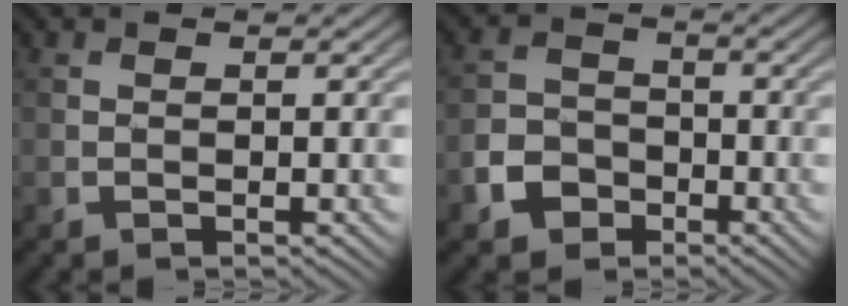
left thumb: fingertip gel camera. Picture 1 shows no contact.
{"total": 4.4, "force": [-2.5, 3.4, 1.5], "torque": [-0.032, -0.004, -0.053]}